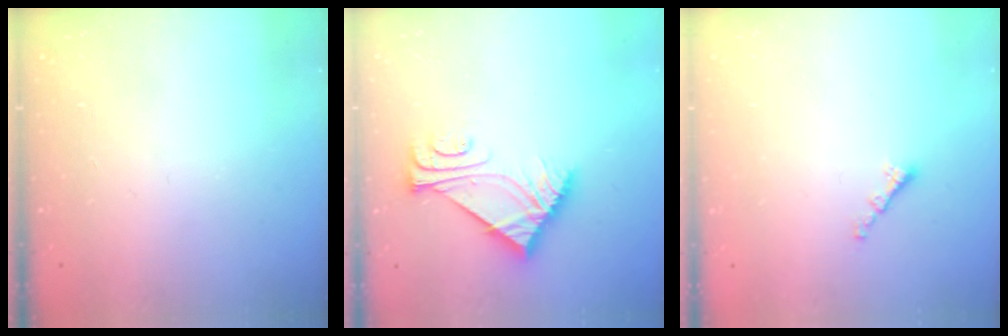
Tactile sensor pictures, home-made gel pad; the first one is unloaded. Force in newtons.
{"total": 7.4, "press": 7.4, "slide": 0.8}
{"total": 1.3, "press": 1.2, "slide": 0.5}